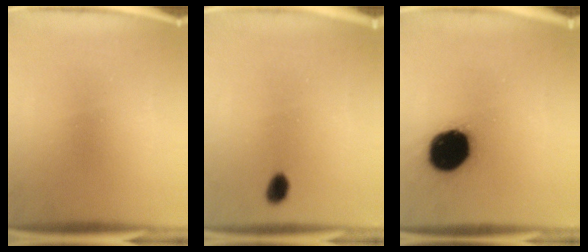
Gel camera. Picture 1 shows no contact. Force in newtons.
{"total": 2.7}
{"total": 19.6}